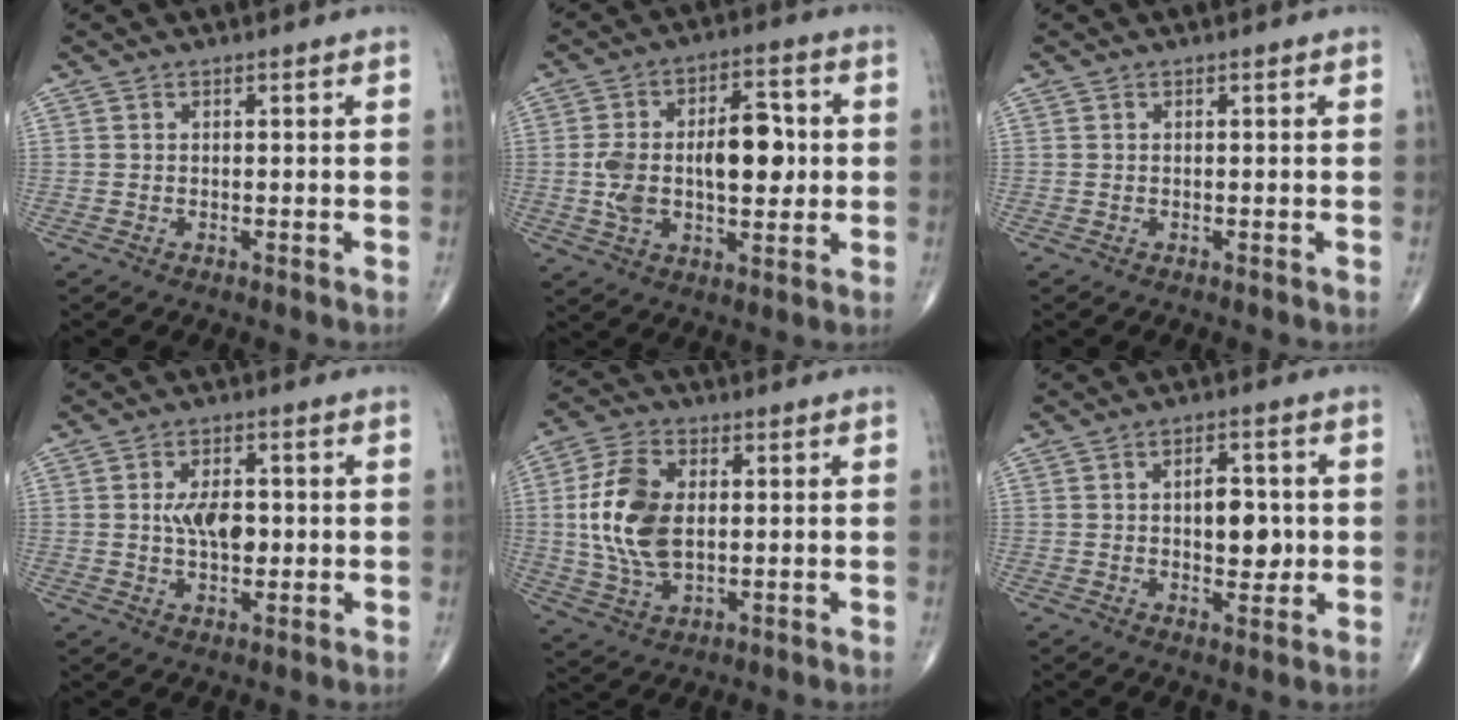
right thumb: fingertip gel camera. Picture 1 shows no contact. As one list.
[{"total": 15.5, "force": [0.4, 8.1, 13.2], "torque": [-0.208, 0.021, 0.010]}, {"total": 0.0}, {"total": 7.2, "force": [0.3, 4.1, 5.9], "torque": [-0.082, 0.001, 0.005]}, {"total": 13.6, "force": [1.0, 8.0, 11.0], "torque": [-0.214, 0.002, 0.021]}, {"total": 7.5, "force": [0.3, 4.1, 6.3], "torque": [-0.064, 0.000, 0.006]}]